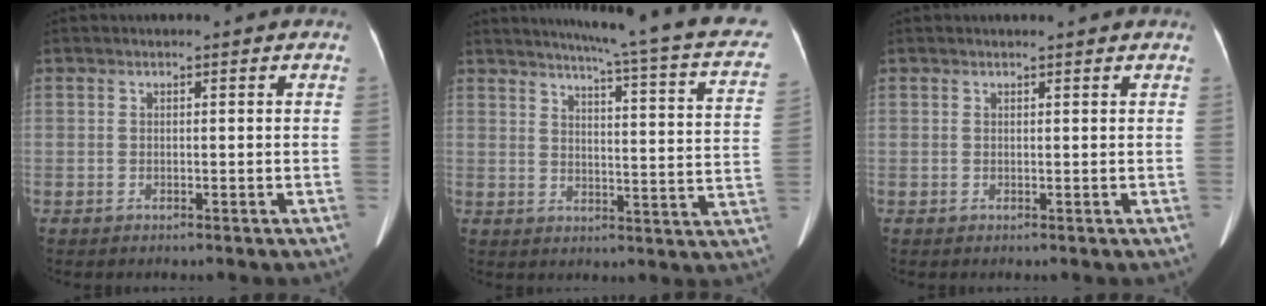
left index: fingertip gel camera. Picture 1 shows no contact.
{"total": 21.0, "force": [17.2, 1.0, 12.0], "torque": [-0.165, -0.043, 0.190]}
{"total": 1.6, "force": [1.5, -0.1, 0.5], "torque": [-0.013, 0.005, 0.018]}